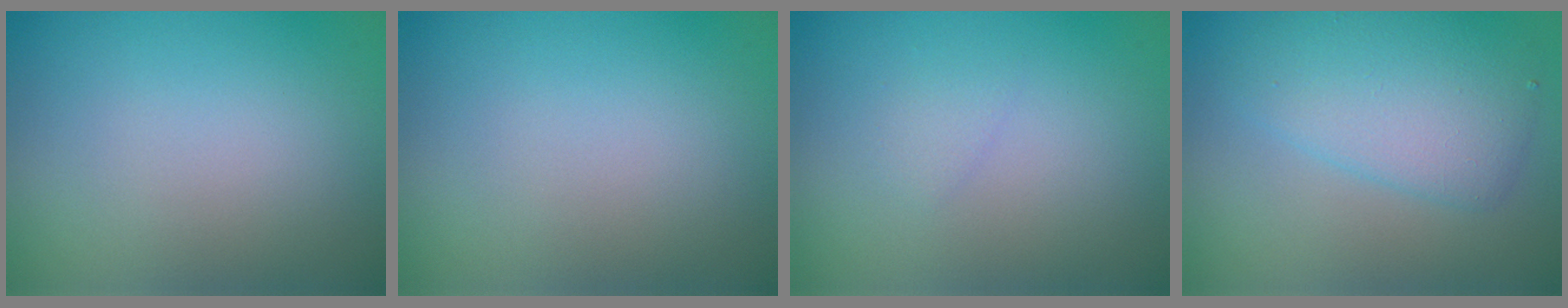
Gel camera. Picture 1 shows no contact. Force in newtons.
{"total": 0.0}
{"total": 0.7, "press": 0.7, "slide": 0.1}
{"total": 4.8, "press": 4.8, "slide": 0.0}